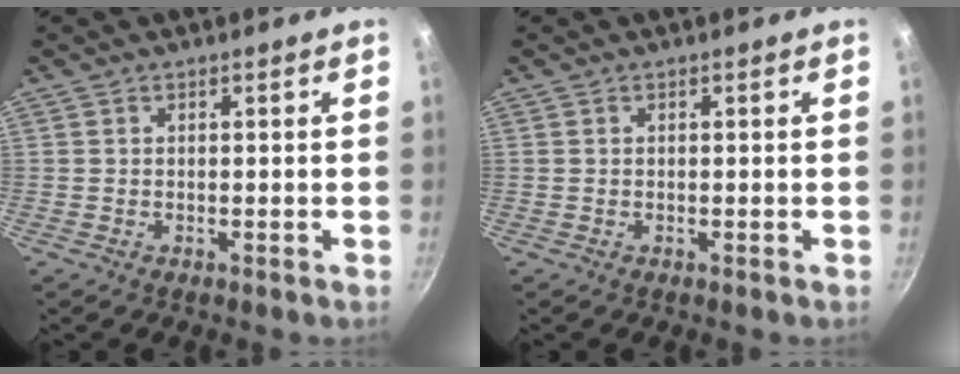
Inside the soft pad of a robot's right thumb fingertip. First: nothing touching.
{"total": 0.0}